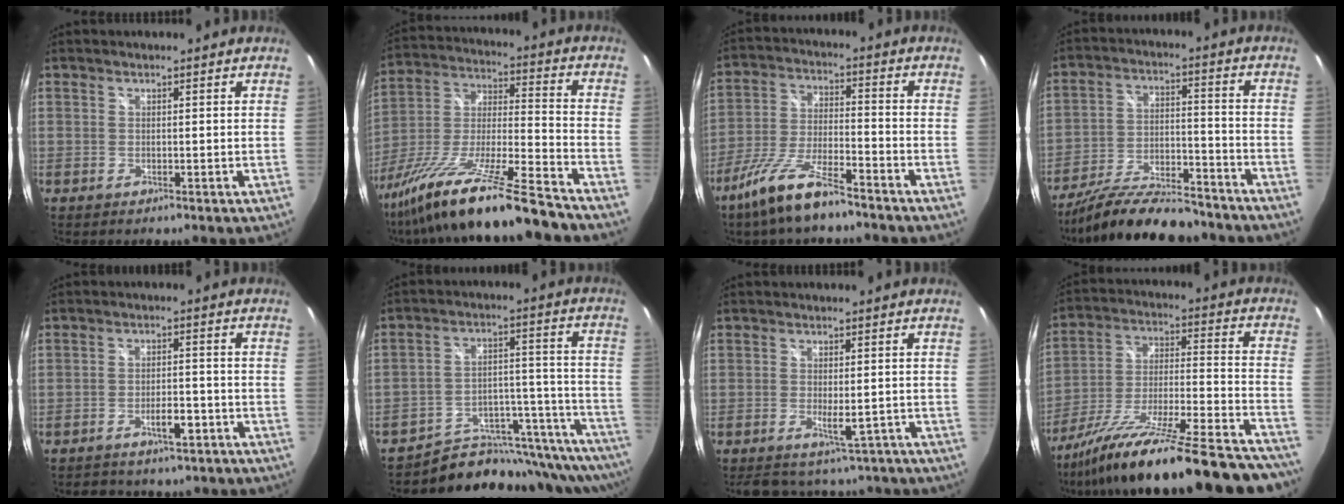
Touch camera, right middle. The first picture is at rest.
{"total": 24.3, "force": [-18.5, 0.9, 15.7], "torque": [-0.280, -0.046, -0.317]}
{"total": 11.7, "force": [-8.7, 2.3, 7.5], "torque": [-0.158, -0.012, -0.160]}
{"total": 17.9, "force": [-15.1, 4.5, 8.4], "torque": [-0.164, -0.018, -0.240]}
{"total": 7.1, "force": [-5.5, 3.2, 3.1], "torque": [-0.060, 0.016, -0.067]}
{"total": 22.5, "force": [-20.2, 7.4, 6.6], "torque": [-0.073, 0.030, -0.277]}
{"total": 9.5, "force": [-7.9, 3.7, 3.7], "torque": [-0.065, 0.002, -0.095]}
{"total": 34.2, "force": [-28.7, 3.9, 18.2], "torque": [-0.254, -0.060, -0.424]}